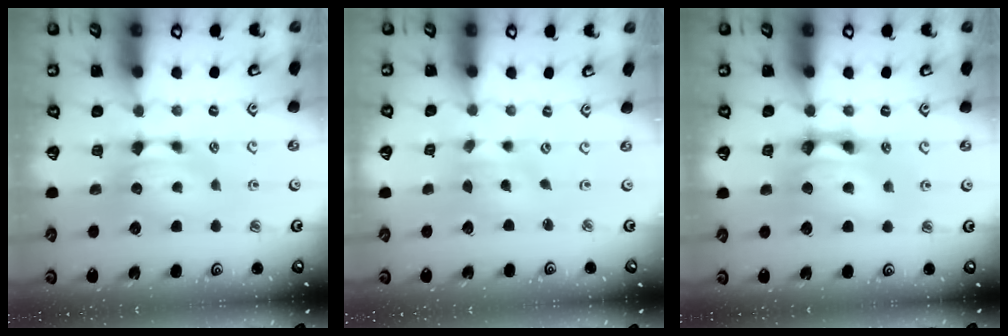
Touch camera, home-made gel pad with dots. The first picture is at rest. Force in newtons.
{"total": 1.7, "press": 1.3, "slide": 1.0}
{"total": 6.5, "press": 6.5, "slide": 0.3}